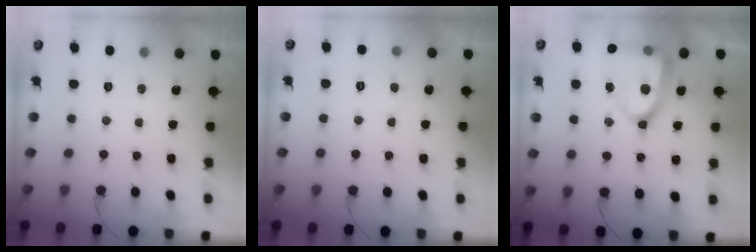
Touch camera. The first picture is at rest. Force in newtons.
{"total": 2.0, "press": 2.0, "slide": 0.3}
{"total": 16.7, "press": 16.6, "slide": 1.6}